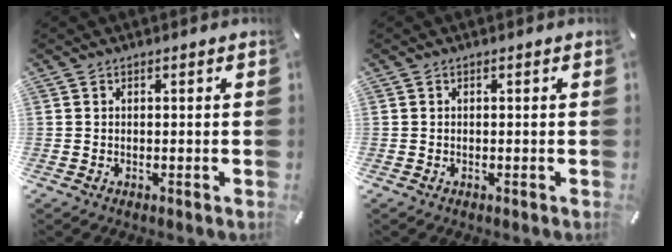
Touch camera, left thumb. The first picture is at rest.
{"total": 0.0}